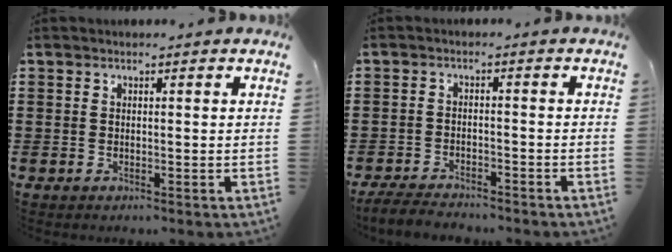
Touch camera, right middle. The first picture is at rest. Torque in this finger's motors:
{"motor_torque": [2.14, 0.00, 0.06, 0.08]}